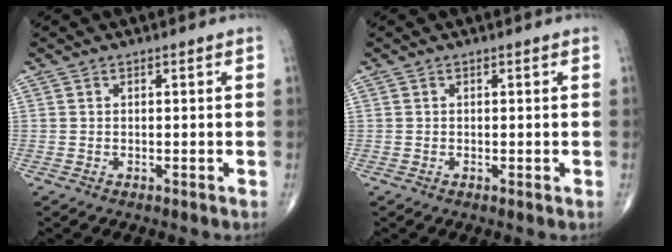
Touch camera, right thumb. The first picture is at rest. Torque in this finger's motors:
{"motor_torque": [0.22, 0.00, -0.10, -0.21, 0.03]}